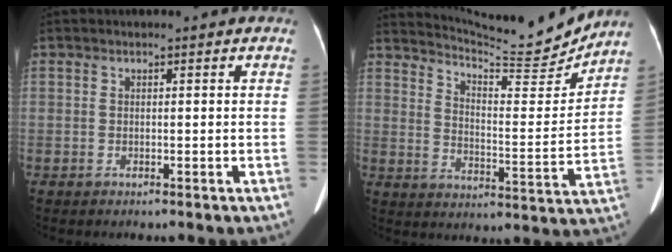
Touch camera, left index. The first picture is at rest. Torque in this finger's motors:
{"motor_torque": [-0.71, -1.01, -0.09, 0.00]}